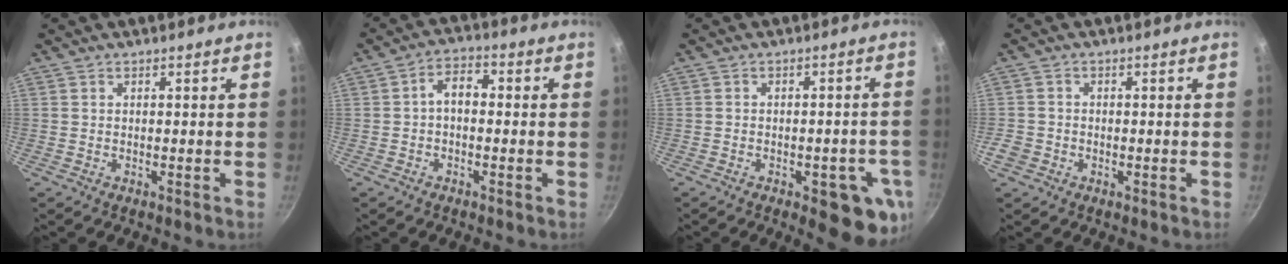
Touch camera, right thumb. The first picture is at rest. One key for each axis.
{"total": 4.7, "fx": -0.3, "fy": 3.0, "fz": 3.6, "tx": -0.048, "ty": 0.017, "tz": -0.013}
{"total": 11.0, "fx": -4.2, "fy": 4.6, "fz": 9.1, "tx": -0.070, "ty": 0.011, "tz": -0.049}
{"total": 3.3, "fx": -1.3, "fy": 2.8, "fz": 1.2, "tx": -0.022, "ty": 0.011, "tz": -0.025}